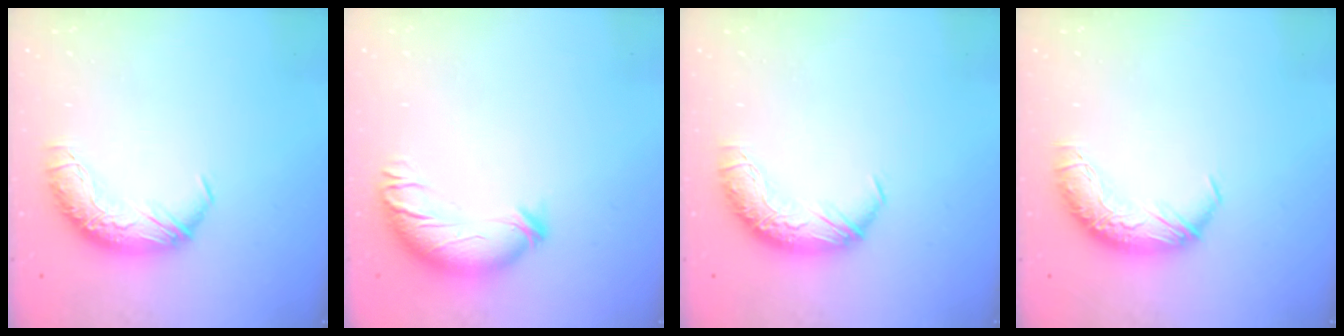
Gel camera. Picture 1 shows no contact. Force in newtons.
{"total": 3.8, "press": 3.0, "slide": 2.3}
{"total": 0.0}
{"total": 0.0}